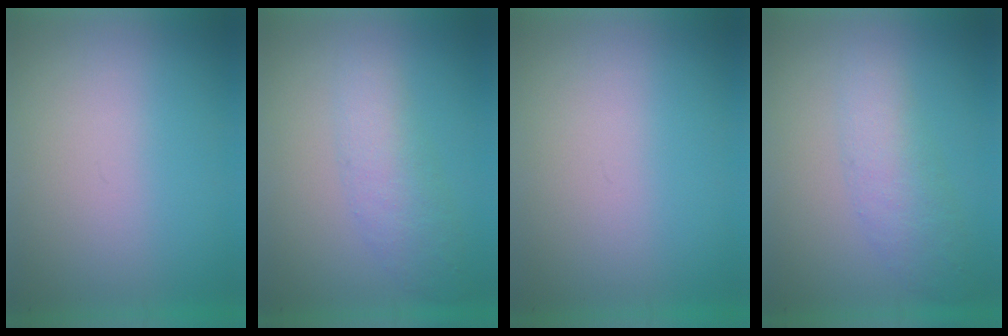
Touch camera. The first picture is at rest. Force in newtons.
{"total": 2.2}
{"total": 0.0}
{"total": 2.2}